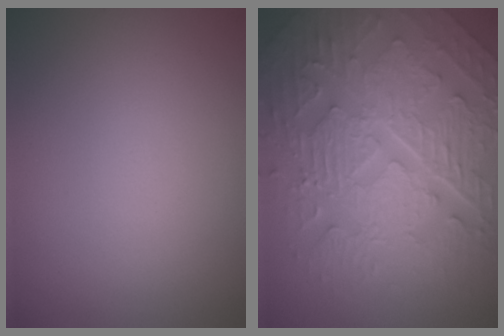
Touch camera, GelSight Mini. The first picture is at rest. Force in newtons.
{"total": 10.2, "press": 6.8, "slide": 7.5}